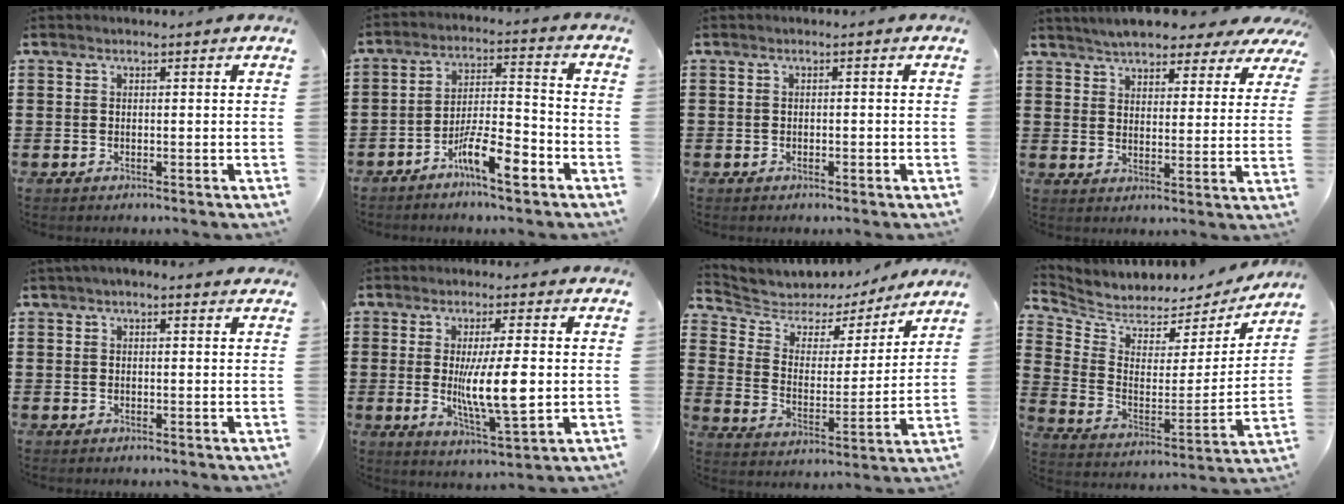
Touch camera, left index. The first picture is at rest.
{"total": 8.1, "force": [-5.2, 1.9, 5.9], "torque": [-0.115, 0.006, -0.098]}
{"total": 0.8, "force": [-0.6, 0.3, 0.3], "torque": [-0.009, -0.001, -0.014]}
{"total": 5.3, "force": [5.1, 0.8, 1.3], "torque": [-0.050, -0.019, 0.089]}
{"total": 1.1, "force": [0.1, 0.7, 0.8], "torque": [-0.017, 0.007, 0.001]}
{"total": 9.8, "force": [0.0, 2.5, 9.5], "torque": [-0.171, -0.014, -0.007]}
{"total": 4.6, "force": [3.8, 2.6, 0.6], "torque": [-0.046, -0.028, 0.059]}
{"total": 4.5, "force": [4.1, 1.9, 0.0], "torque": [-0.035, -0.038, 0.067]}